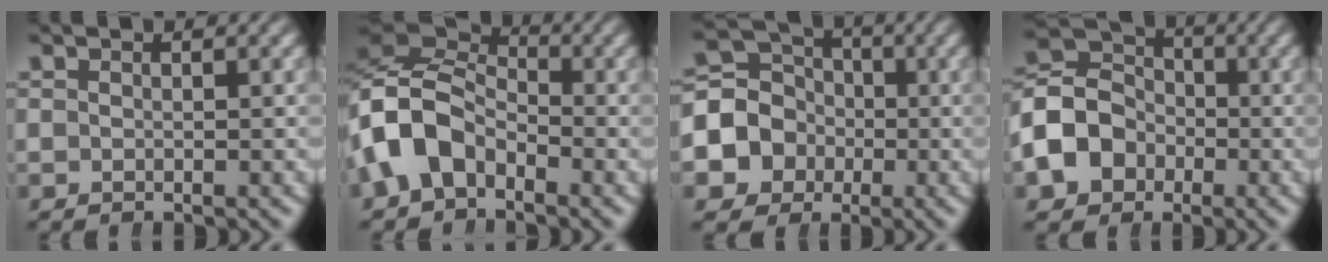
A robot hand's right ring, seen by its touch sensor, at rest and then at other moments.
{"total": 8.0, "force": [-0.5, 6.5, 4.6], "torque": [-0.123, -0.015, -0.012]}
{"total": 10.8, "force": [-1.3, 9.8, 4.4], "torque": [-0.107, -0.036, -0.017]}
{"total": 9.3, "force": [-1.1, 8.0, 4.5], "torque": [-0.111, -0.026, -0.013]}